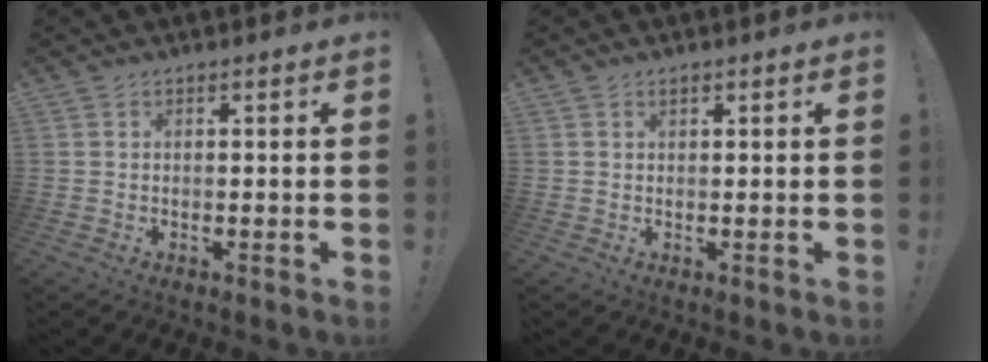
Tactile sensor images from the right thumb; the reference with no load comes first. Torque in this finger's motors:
{"motor_torque": [0.02, 0.77, 0.34, -0.18, -0.01]}